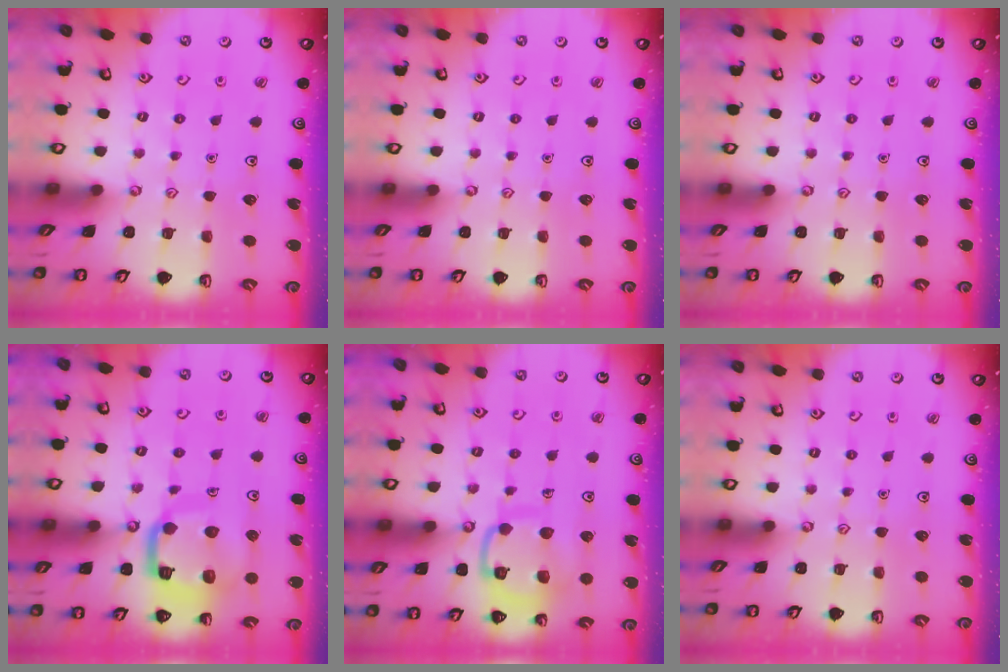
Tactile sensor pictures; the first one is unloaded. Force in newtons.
{"total": 0.0}
{"total": 0.0}
{"total": 13.4, "press": 13.3, "slide": 1.6}
{"total": 13.5, "press": 13.4, "slide": 1.3}
{"total": 0.0}